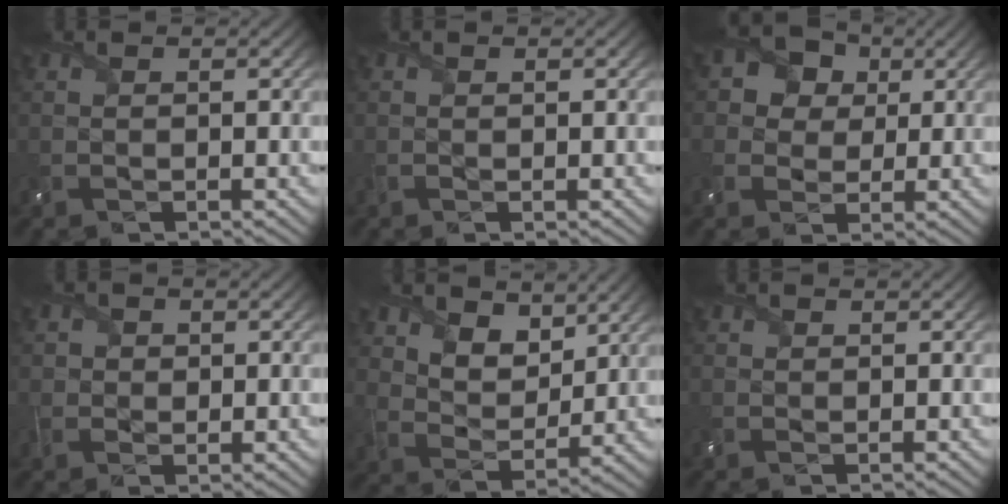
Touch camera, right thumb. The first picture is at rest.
{"total": 0.5, "force": [0.3, -0.3, -0.4], "torque": [0.011, 0.005, 0.005]}
{"total": 6.5, "force": [2.4, 5.5, 2.4], "torque": [-0.071, 0.015, 0.028]}
{"total": 1.7, "force": [0.6, 1.5, -0.2], "torque": [0.006, 0.004, 0.011]}
{"total": 7.0, "force": [5.2, 4.2, 2.4], "torque": [-0.063, -0.017, 0.094]}
{"total": 0.7, "force": [0.7, 0.3, 0.1], "torque": [-0.003, 0.004, 0.014]}